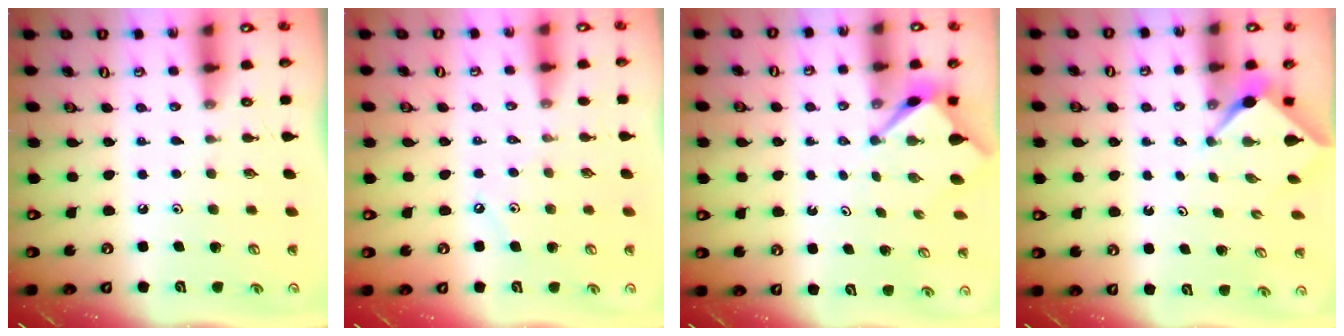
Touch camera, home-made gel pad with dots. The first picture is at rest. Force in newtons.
{"total": 4.0, "press": 3.9, "slide": 0.6}
{"total": 2.9, "press": 2.9, "slide": 0.2}
{"total": 2.4, "press": 2.4, "slide": 0.2}